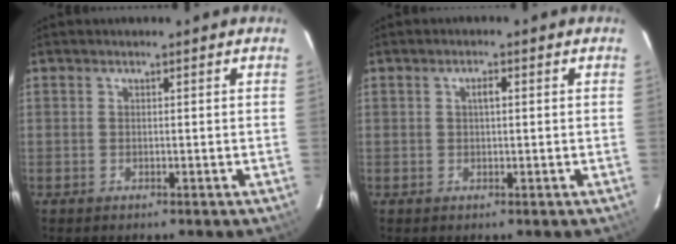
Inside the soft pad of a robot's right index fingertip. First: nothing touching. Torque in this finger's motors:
{"motor_torque": [0.09, -0.02, 0.05, 0.03]}